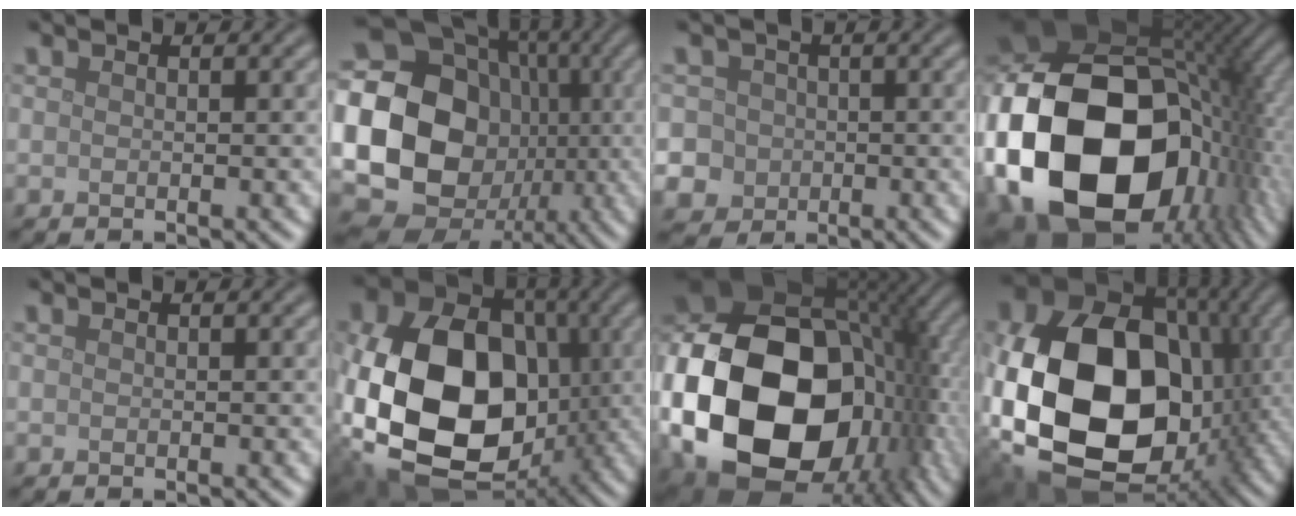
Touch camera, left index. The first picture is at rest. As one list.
[{"total": 24.2, "force": [-2.7, 21.6, 10.7], "torque": [-0.223, -0.006, -0.101]}, {"total": 6.2, "force": [-0.6, 5.9, 1.7], "torque": [-0.028, 0.017, -0.035]}, {"total": 21.7, "force": [-2.9, 15.1, 15.3], "torque": [-0.360, -0.037, -0.028]}, {"total": 0.0}, {"total": 18.5, "force": [-2.1, 13.7, 12.3], "torque": [-0.238, -0.034, -0.020]}, {"total": 20.4, "force": [-3.5, 14.5, 13.8], "torque": [-0.306, -0.029, -0.051]}, {"total": 21.3, "force": [-1.6, 15.6, 14.4], "torque": [-0.325, -0.042, -0.006]}]